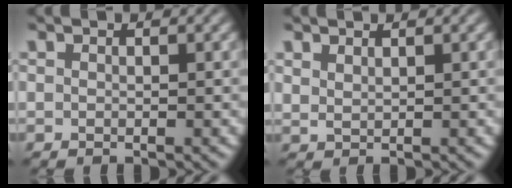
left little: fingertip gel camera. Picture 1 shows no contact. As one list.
[{"total": 0.9, "force": [0.8, 0.2, 0.4], "torque": [-0.011, 0.001, 0.018]}]